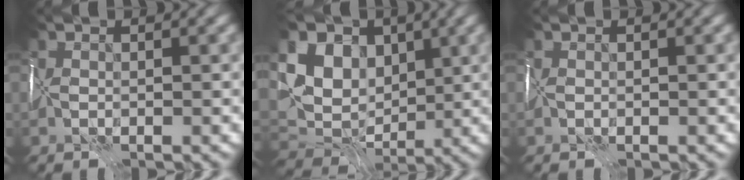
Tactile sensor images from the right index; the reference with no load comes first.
{"total": 11.6, "force": [4.3, 9.4, 5.5], "torque": [-0.135, 0.035, 0.067]}
{"total": 0.0}